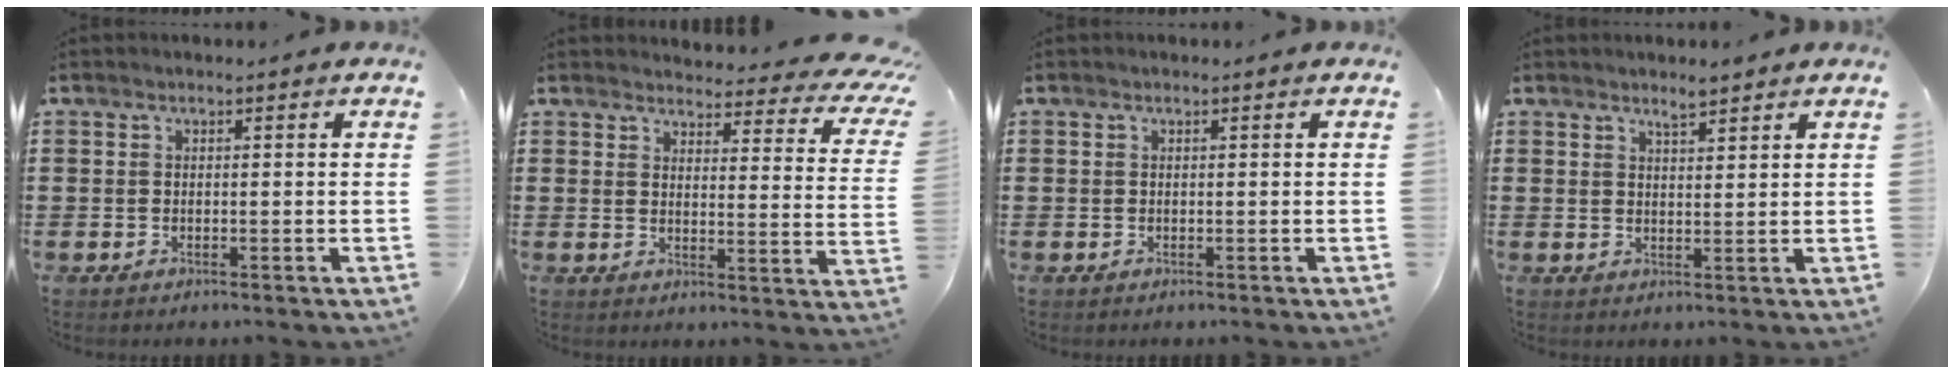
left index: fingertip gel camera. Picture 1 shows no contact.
{"total": 4.1, "force": [3.7, 0.8, 1.6], "torque": [-0.036, -0.031, 0.058]}
{"total": 0.0}
{"total": 2.7, "force": [2.4, 0.3, 1.2], "torque": [-0.019, -0.002, 0.042]}